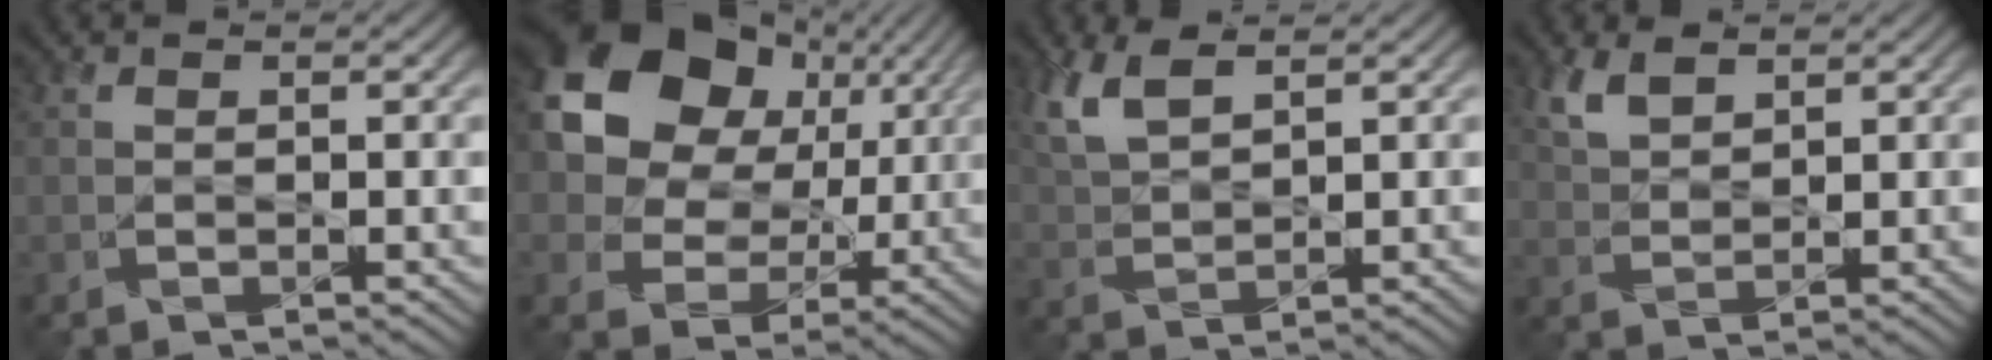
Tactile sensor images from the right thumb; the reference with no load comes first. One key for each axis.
{"total": 16.2, "fx": 4.9, "fy": 12.7, "fz": 8.8, "tx": -0.201, "ty": 0.026, "tz": 0.089}
{"total": 5.6, "fx": 3.4, "fy": 1.9, "fz": 4.0, "tx": -0.109, "ty": 0.006, "tz": 0.072}
{"total": 3.8, "fx": 2.5, "fy": 1.6, "fz": 2.3, "tx": -0.063, "ty": 0.002, "tz": 0.056}